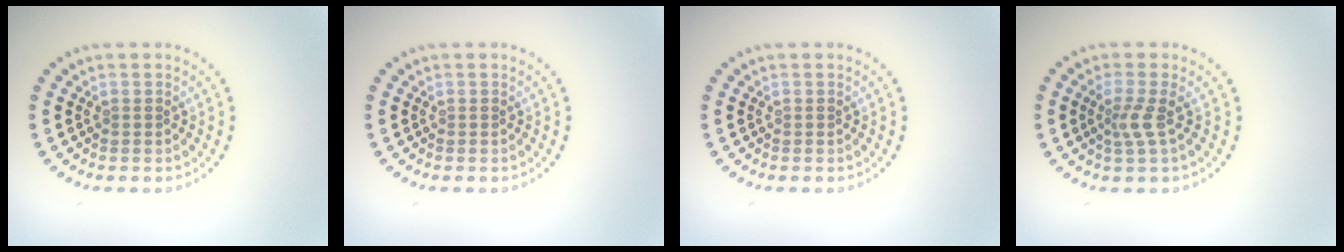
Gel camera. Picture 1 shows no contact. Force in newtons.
{"total": 0.0}
{"total": 0.0}
{"total": 1.9, "press": 1.3, "slide": 1.4}